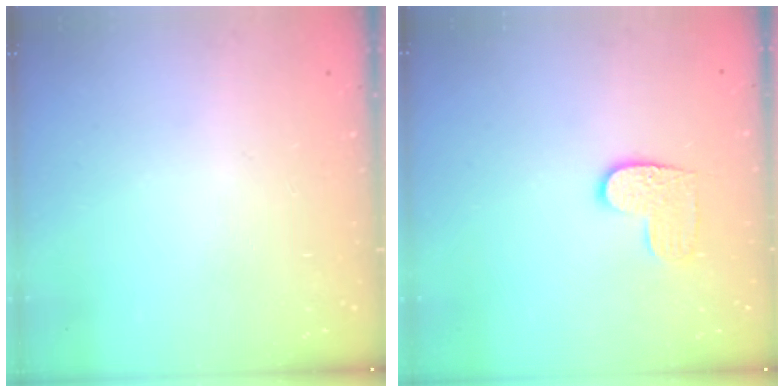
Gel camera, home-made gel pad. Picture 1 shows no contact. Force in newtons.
{"total": 6.4, "press": 6.4, "slide": 0.3}